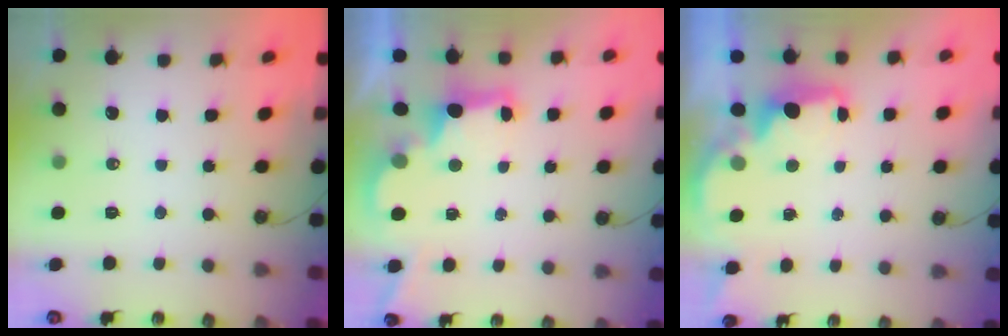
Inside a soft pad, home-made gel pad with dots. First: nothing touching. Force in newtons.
{"total": 2.9, "press": 2.7, "slide": 0.9}
{"total": 2.5, "press": 2.3, "slide": 0.8}